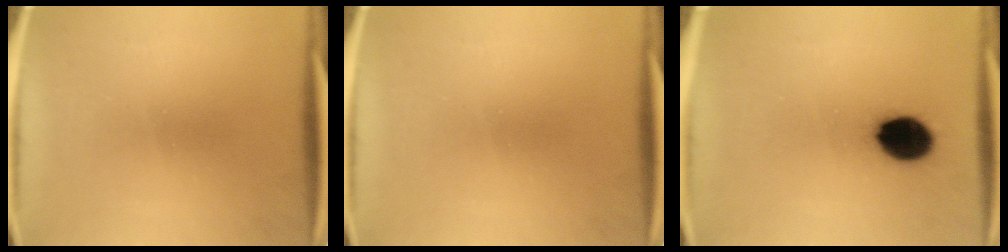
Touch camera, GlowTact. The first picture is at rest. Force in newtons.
{"total": 0.0}
{"total": 10.8}